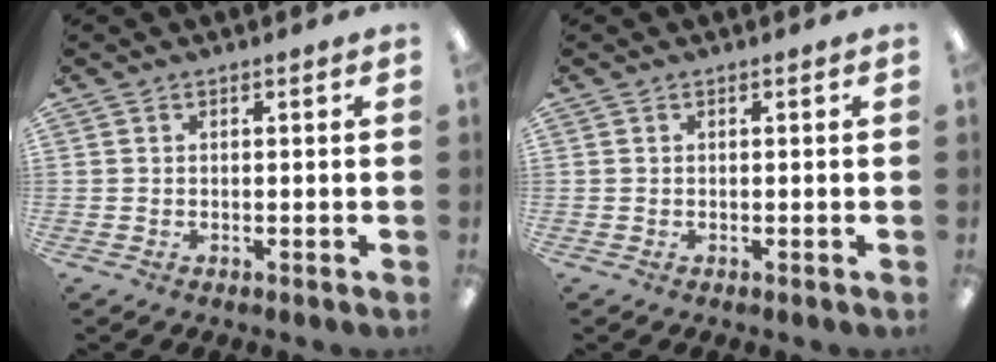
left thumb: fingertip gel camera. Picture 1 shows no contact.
{"total": 0.0}